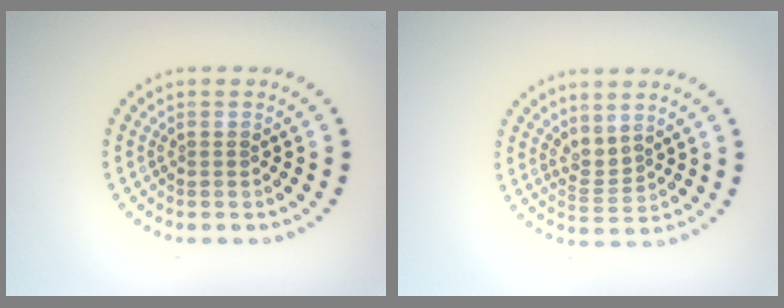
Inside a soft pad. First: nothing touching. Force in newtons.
{"total": 2.0, "press": 1.4, "slide": 1.4}